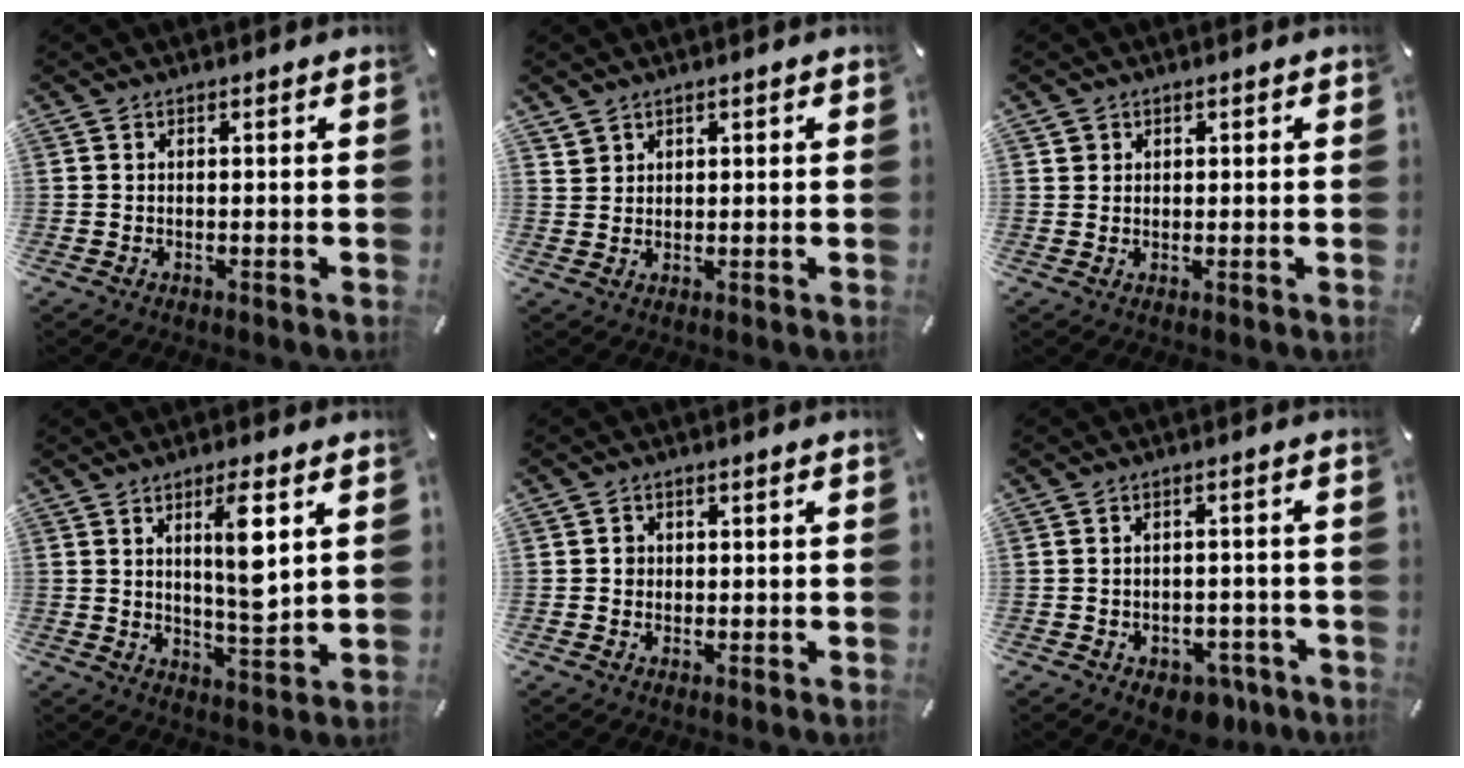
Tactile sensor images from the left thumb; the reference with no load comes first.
{"total": 2.4, "force": [1.5, 1.9, -0.1], "torque": [-0.003, 0.000, 0.029]}
{"total": 1.7, "force": [0.5, 1.6, 0.2], "torque": [0.003, 0.001, 0.006]}
{"total": 9.8, "force": [3.2, 2.1, 9.0], "torque": [-0.145, -0.012, 0.047]}
{"total": 1.9, "force": [-0.2, 1.8, 0.5], "torque": [-0.004, 0.003, -0.008]}
{"total": 5.7, "force": [-3.3, 3.6, 2.9], "torque": [-0.046, 0.022, -0.056]}